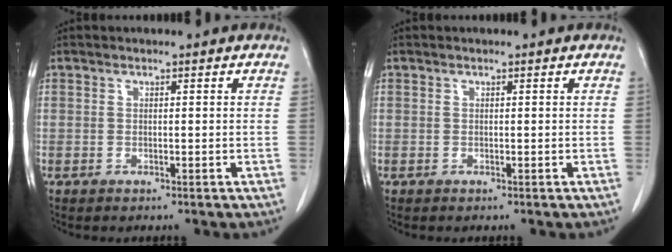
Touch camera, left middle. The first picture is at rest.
{"total": 0.0}